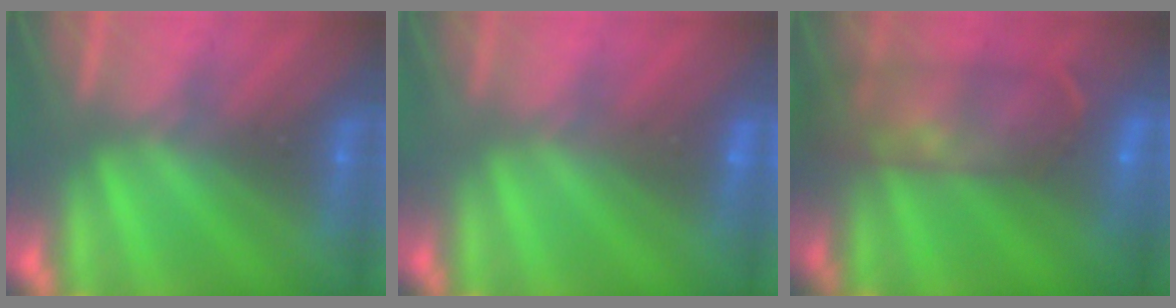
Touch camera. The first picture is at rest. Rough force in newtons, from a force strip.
{"total": 2.9}
{"total": 6.7}